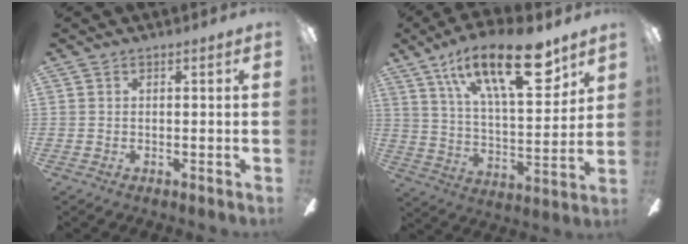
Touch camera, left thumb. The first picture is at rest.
{"total": 23.2, "force": [13.1, 9.1, 16.9], "torque": [-0.260, -0.062, 0.215]}